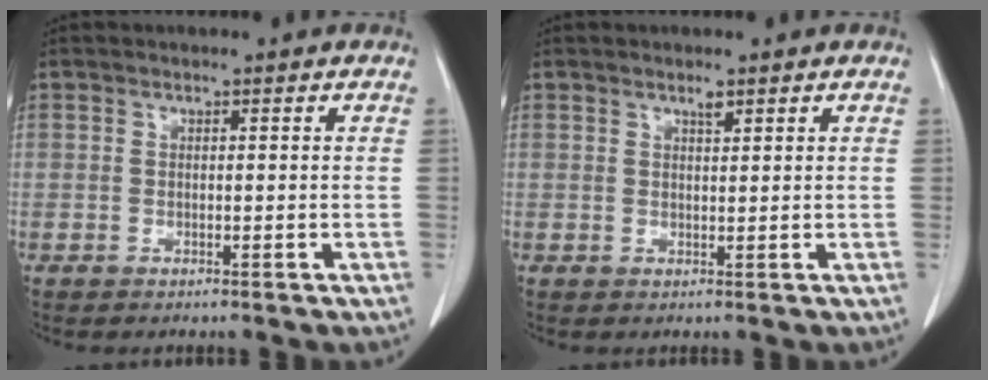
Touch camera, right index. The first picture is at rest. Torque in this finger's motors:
{"motor_torque": [-0.02, 0.08, 0.00, 0.00]}